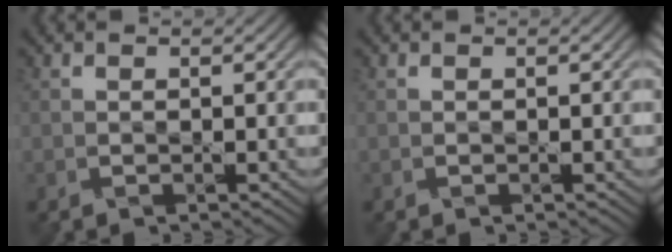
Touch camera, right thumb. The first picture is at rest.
{"total": 0.0}